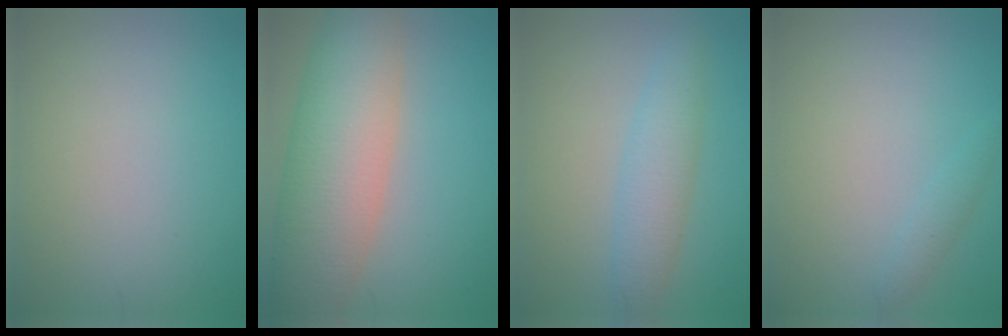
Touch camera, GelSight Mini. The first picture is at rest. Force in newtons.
{"total": 10.4, "press": 10.4, "slide": 0.5}
{"total": 3.5, "press": 3.5, "slide": 0.1}
{"total": 1.1, "press": 1.1, "slide": 0.1}